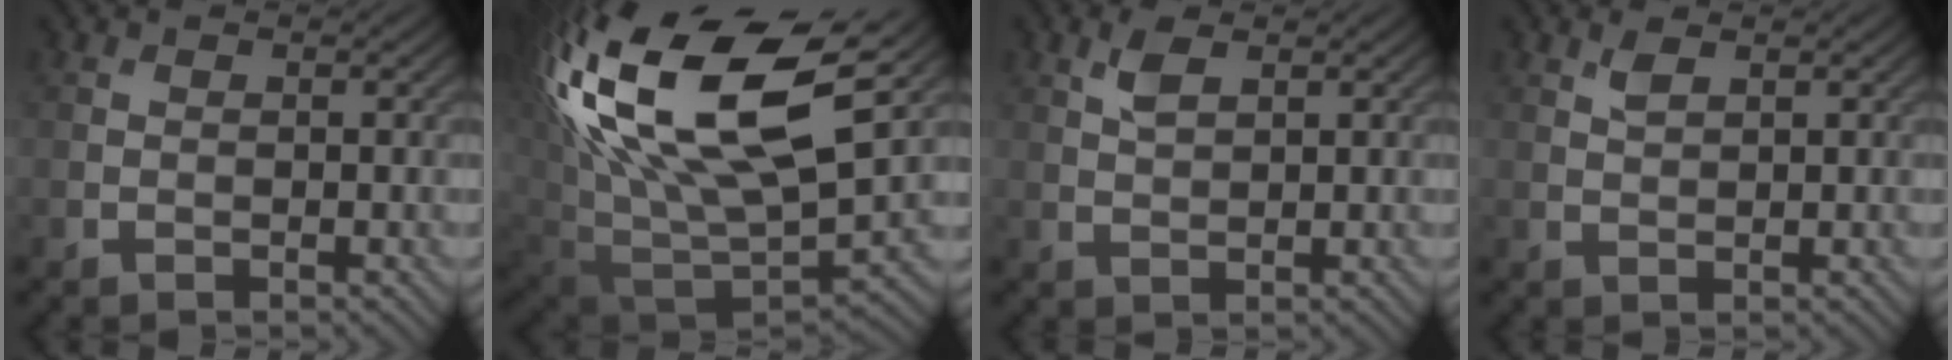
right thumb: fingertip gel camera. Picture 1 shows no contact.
{"total": 21.1, "force": [8.1, 10.7, 16.2], "torque": [-0.359, 0.010, 0.154]}
{"total": 2.5, "force": [1.4, 1.0, 1.8], "torque": [-0.044, 0.004, 0.028]}
{"total": 1.4, "force": [1.0, 0.5, 0.9], "torque": [-0.024, 0.001, 0.021]}